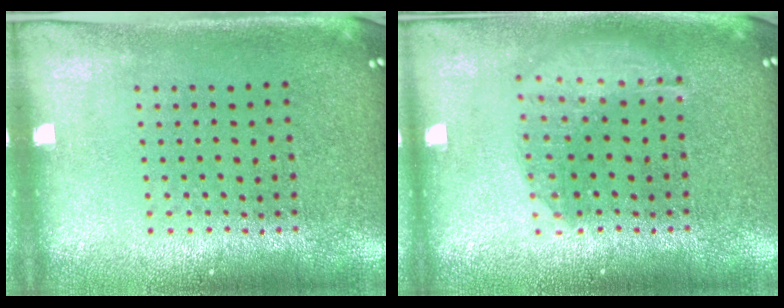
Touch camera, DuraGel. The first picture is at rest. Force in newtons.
{"total": 1.5, "press": 1.3, "slide": 0.7}